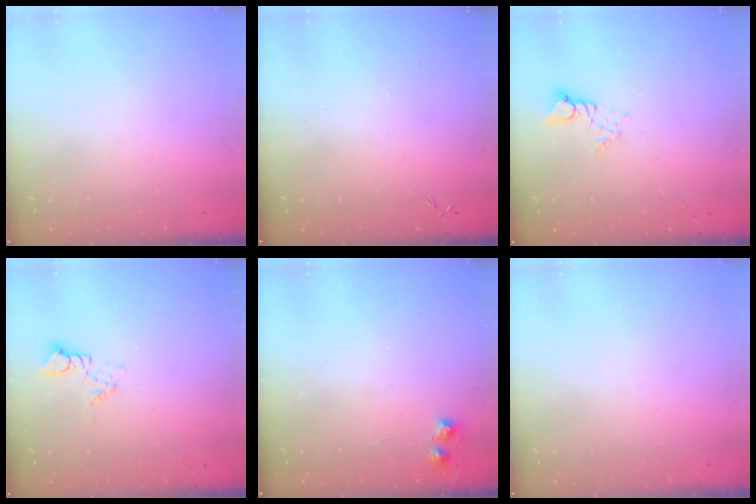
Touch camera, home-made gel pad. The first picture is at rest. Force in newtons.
{"total": 0.0}
{"total": 2.7, "press": 2.7, "slide": 0.3}
{"total": 3.6, "press": 3.5, "slide": 0.5}
{"total": 5.2, "press": 5.1, "slide": 0.5}
{"total": 0.0}